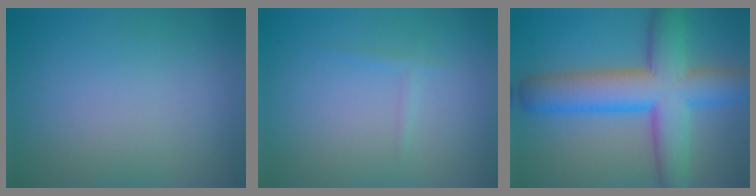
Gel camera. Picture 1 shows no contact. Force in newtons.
{"total": 0.8, "press": 0.8, "slide": 0.1}
{"total": 9.9, "press": 9.9, "slide": 0.2}